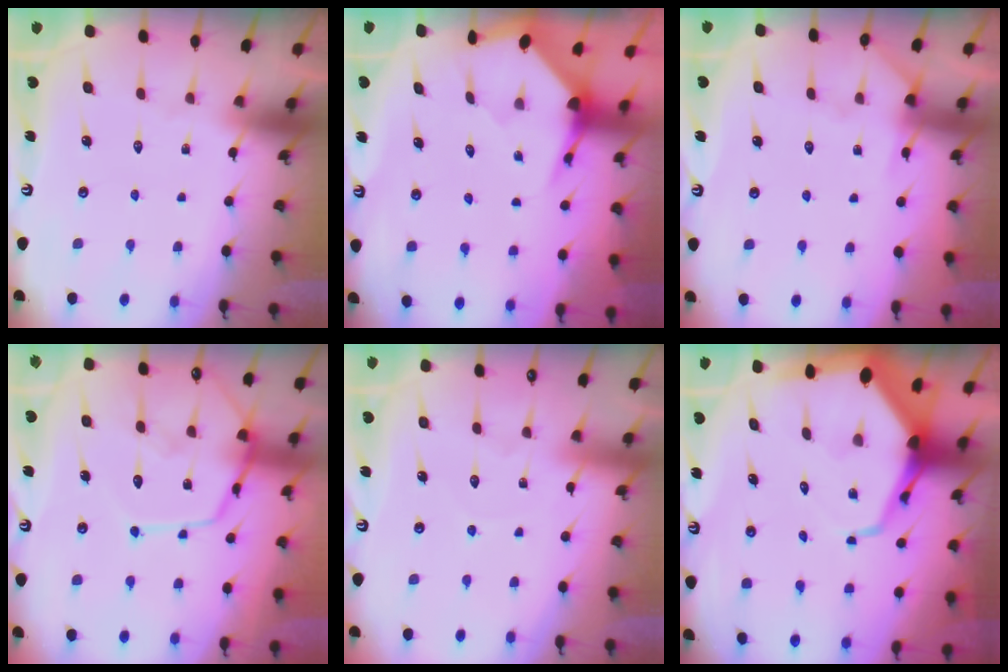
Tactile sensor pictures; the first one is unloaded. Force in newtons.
{"total": 3.5, "press": 3.5, "slide": 0.4}
{"total": 6.4, "press": 6.3, "slide": 0.8}
{"total": 12.5, "press": 12.4, "slide": 1.2}
{"total": 3.3, "press": 3.3, "slide": 0.3}
{"total": 11.2, "press": 11.1, "slide": 1.2}